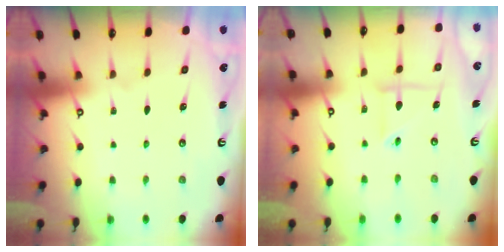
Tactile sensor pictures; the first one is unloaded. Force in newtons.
{"total": 4.6, "press": 4.4, "slide": 1.3}